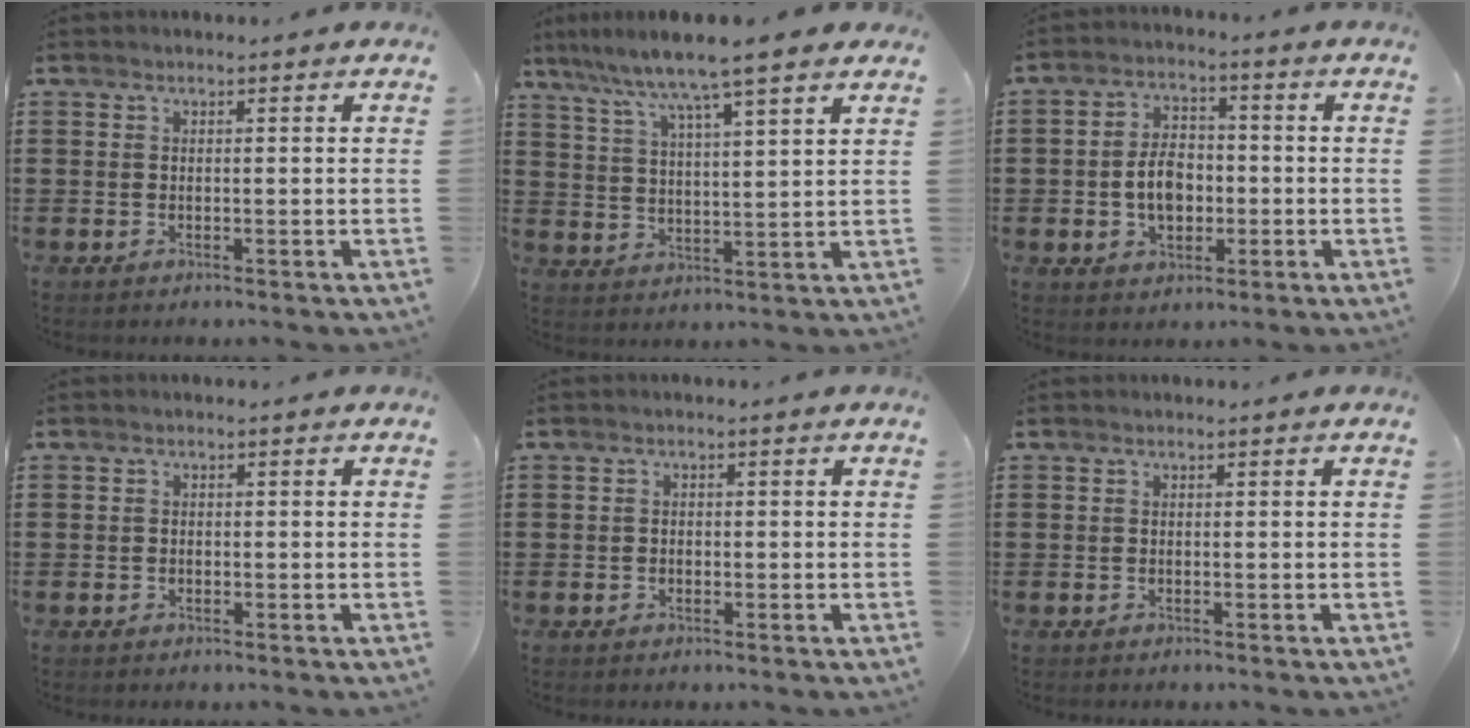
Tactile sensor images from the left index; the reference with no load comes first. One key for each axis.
{"total": 7.3, "fx": 6.1, "fy": -0.6, "fz": 3.9, "tx": -0.099, "ty": -0.032, "tz": 0.101}
{"total": 6.1, "fx": -1.0, "fy": 4.1, "fz": 4.5, "tx": -0.077, "ty": 0.003, "tz": -0.024}
{"total": 0.6, "fx": -0.2, "fy": 0.5, "fz": 0.2, "tx": -0.007, "ty": 0.002, "tz": -0.005}
{"total": 0.8, "fx": -0.2, "fy": 0.7, "fz": 0.3, "tx": -0.009, "ty": 0.003, "tz": -0.006}
{"total": 0.0}